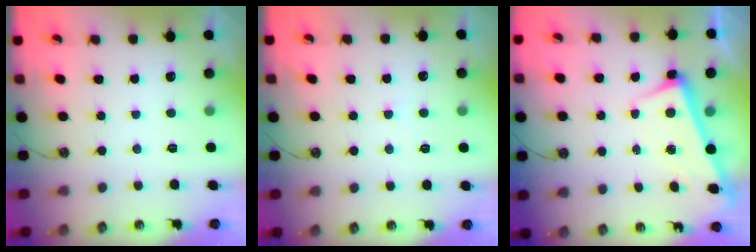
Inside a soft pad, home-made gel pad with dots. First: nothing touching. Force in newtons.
{"total": 1.4, "press": 1.4, "slide": 0.3}
{"total": 2.6, "press": 2.5, "slide": 0.7}